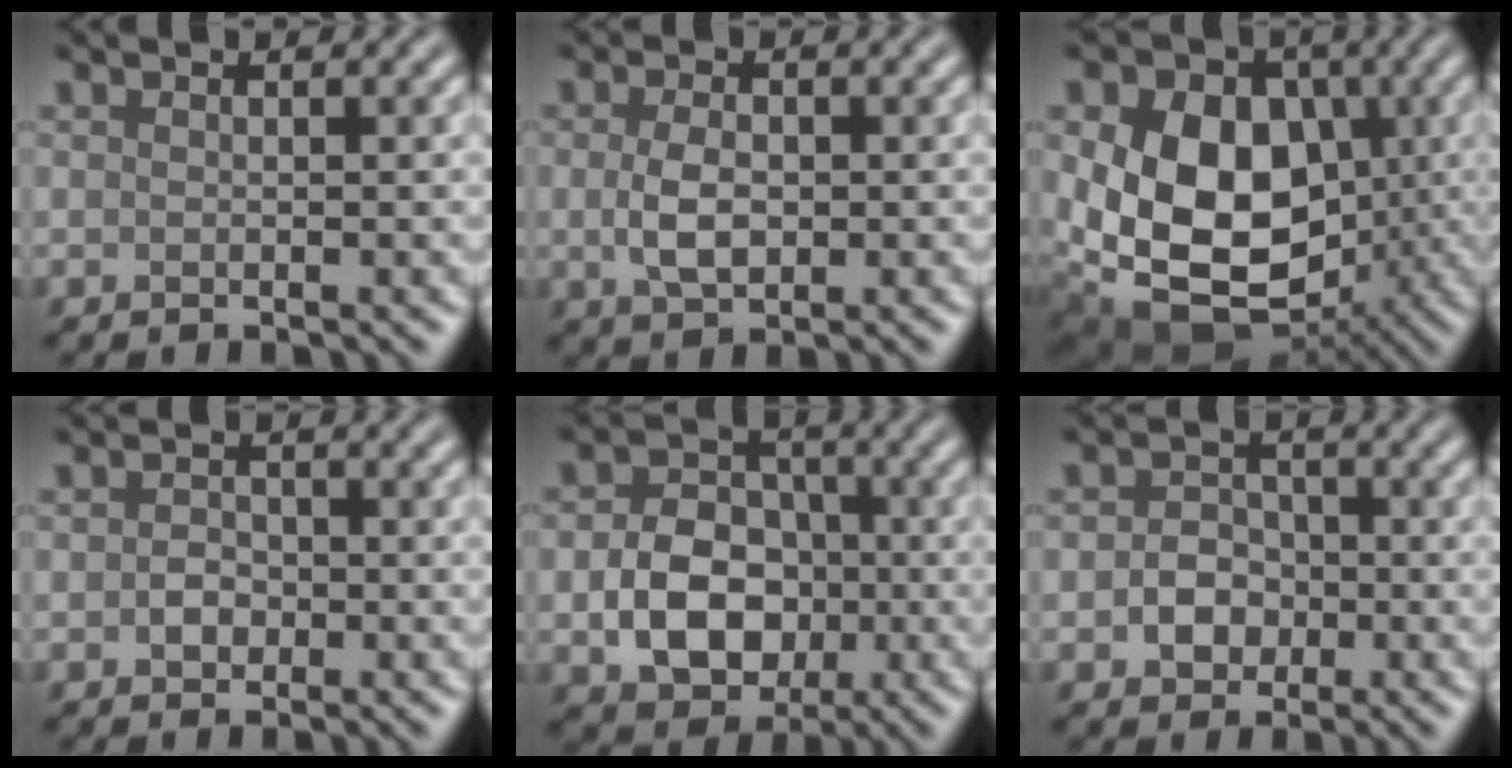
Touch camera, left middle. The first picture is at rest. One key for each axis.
{"total": 2.9, "fx": -0.1, "fy": 1.8, "fz": 2.3, "tx": -0.052, "ty": -0.002, "tz": -0.001}
{"total": 16.0, "fx": -0.8, "fy": 12.0, "fz": 10.7, "tx": -0.167, "ty": 0.000, "tz": -0.033}
{"total": 1.4, "fx": -0.4, "fy": 1.2, "fz": 0.7, "tx": -0.013, "ty": 0.000, "tz": -0.011}
{"total": 6.6, "fx": -1.5, "fy": 5.1, "fz": 3.9, "tx": -0.066, "ty": -0.002, "tz": -0.021}
{"total": 2.7, "fx": -0.8, "fy": 2.3, "fz": 1.3, "tx": -0.017, "ty": 0.001, "tz": -0.017}